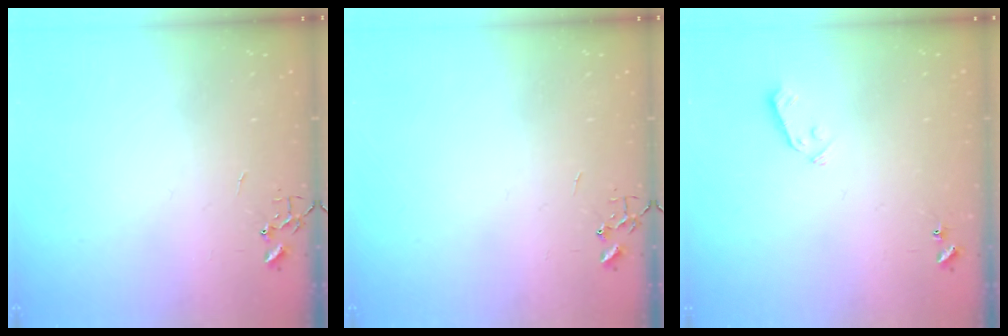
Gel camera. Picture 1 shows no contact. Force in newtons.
{"total": 0.0}
{"total": 3.1, "press": 3.0, "slide": 0.9}